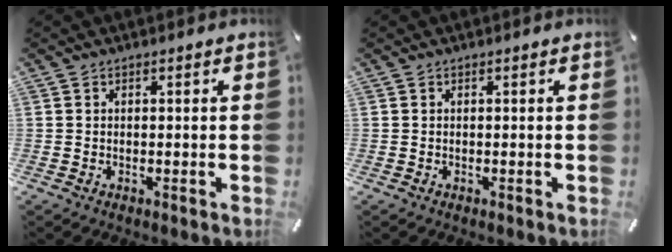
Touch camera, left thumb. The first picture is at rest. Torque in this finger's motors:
{"motor_torque": [0.00, 0.00, -0.01, 0.01, 0.00]}